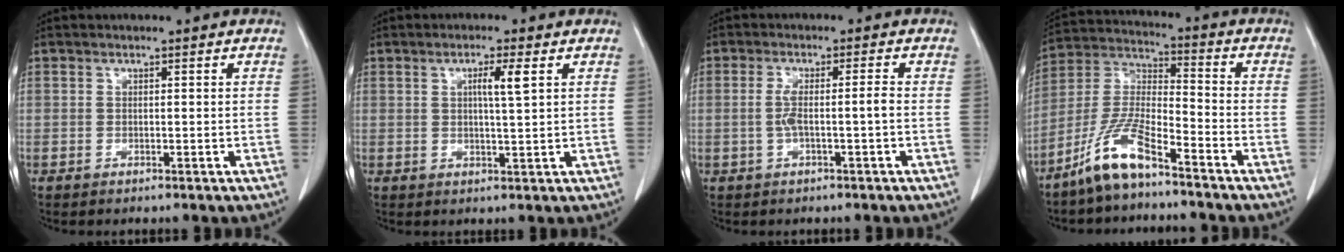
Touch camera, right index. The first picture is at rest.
{"total": 3.4, "force": [1.1, -0.1, 3.2], "torque": [-0.059, -0.001, 0.019]}
{"total": 3.7, "force": [-0.8, 0.0, 3.6], "torque": [-0.074, 0.009, -0.011]}
{"total": 10.2, "force": [-7.4, 1.7, 6.8], "torque": [-0.154, -0.003, -0.149]}